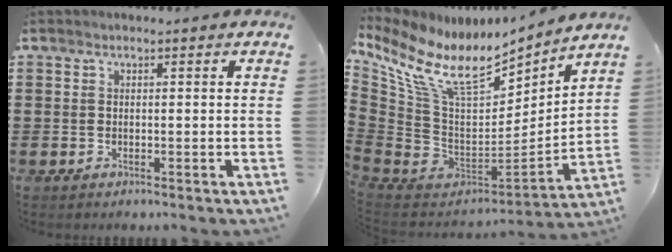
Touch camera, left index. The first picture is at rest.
{"total": 14.1, "force": [8.7, 5.9, 9.4], "torque": [-0.232, -0.058, 0.151]}